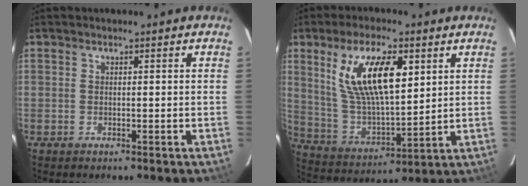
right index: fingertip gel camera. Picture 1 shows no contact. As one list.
[{"total": 16.0, "force": [6.3, 6.0, 13.4], "torque": [-0.250, 0.004, 0.128]}]